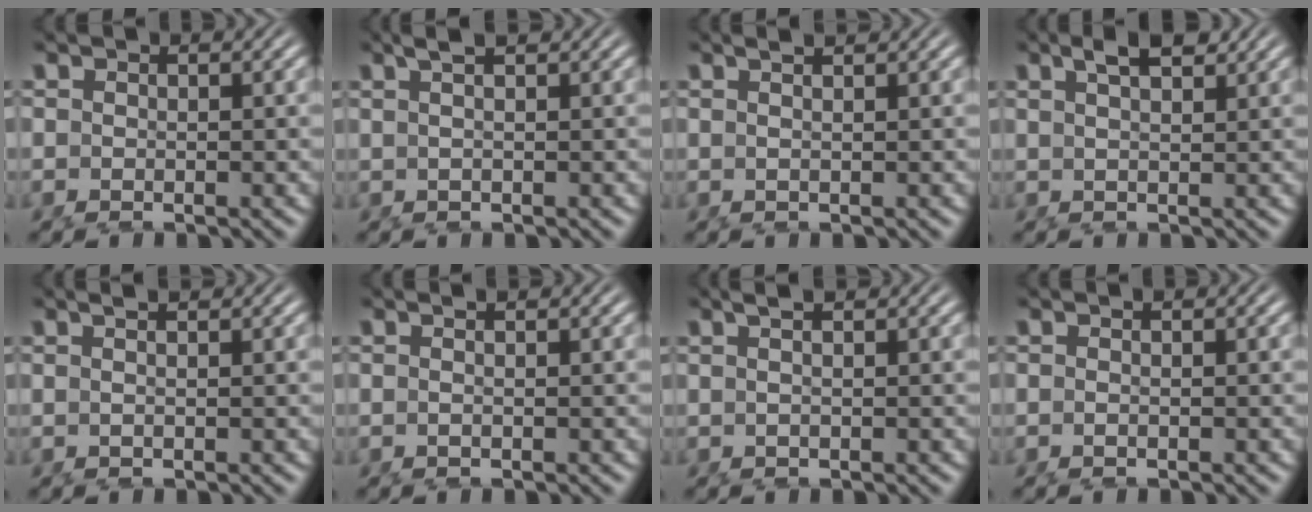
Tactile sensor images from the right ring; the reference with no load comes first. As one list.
[{"total": 2.2, "force": [1.5, -0.2, 1.6], "torque": [-0.015, 0.015, 0.022]}, {"total": 1.9, "force": [1.3, -0.5, 1.2], "torque": [-0.010, 0.011, 0.018]}, {"total": 2.7, "force": [2.0, 0.2, 1.9], "torque": [-0.018, 0.013, 0.032]}, {"total": 1.6, "force": [1.0, -0.4, 1.2], "torque": [-0.010, 0.012, 0.012]}, {"total": 1.0, "force": [0.0, -0.4, 0.9], "torque": [-0.011, 0.007, -0.005]}, {"total": 2.0, "force": [1.2, -0.3, 1.6], "torque": [-0.012, 0.015, 0.014]}, {"total": 0.6, "force": [-0.3, 0.1, 0.5], "torque": [-0.014, 0.006, -0.010]}]